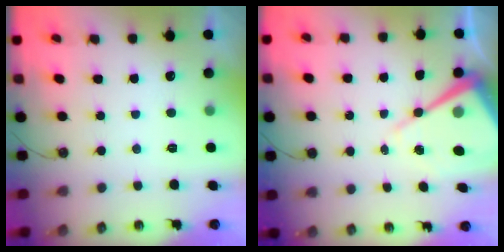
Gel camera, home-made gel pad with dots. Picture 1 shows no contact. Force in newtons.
{"total": 12.4, "press": 12.3, "slide": 1.2}